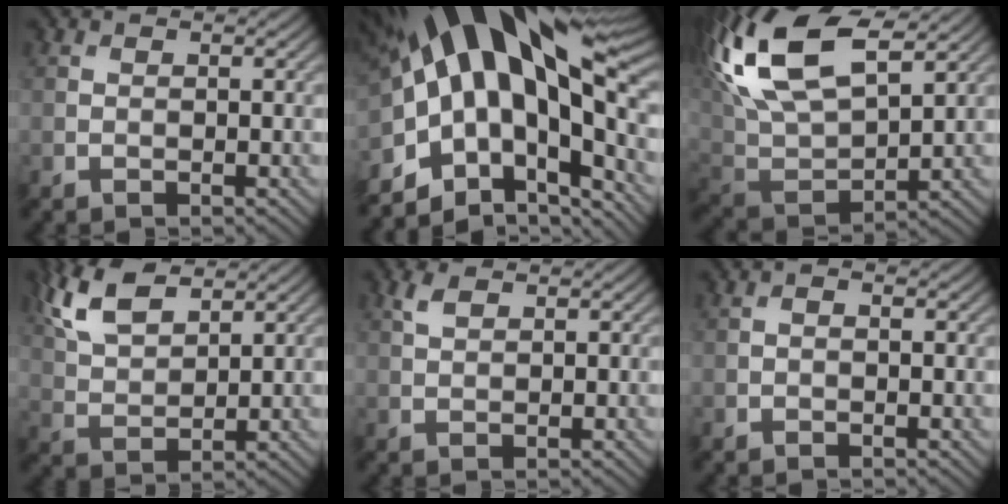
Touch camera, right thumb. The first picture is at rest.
{"total": 19.1, "force": [2.2, 9.8, 16.3], "torque": [-0.268, -0.011, 0.050]}
{"total": 18.0, "force": [8.9, 8.6, 13.0], "torque": [-0.323, 0.038, 0.161]}
{"total": 8.5, "force": [5.2, 3.7, 5.6], "torque": [-0.144, 0.013, 0.107]}
{"total": 1.9, "force": [1.1, 0.7, 1.3], "torque": [-0.033, 0.005, 0.023]}
{"total": 0.5, "force": [-0.1, 0.2, 0.5], "torque": [-0.008, 0.001, -0.001]}